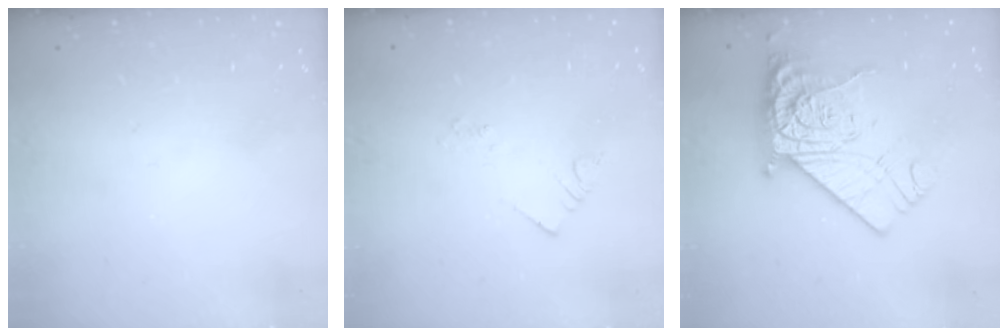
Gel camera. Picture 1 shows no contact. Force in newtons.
{"total": 2.1, "press": 2.1, "slide": 0.3}
{"total": 12.2, "press": 12.1, "slide": 1.4}